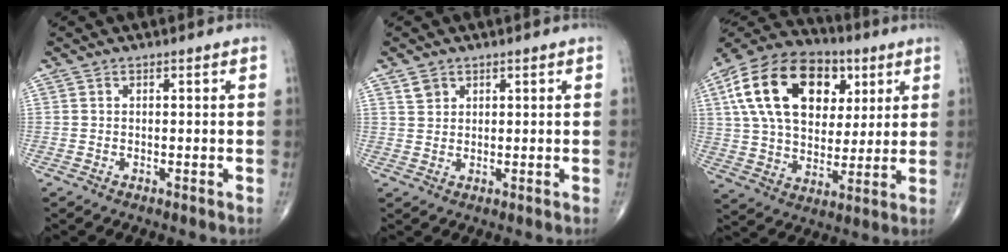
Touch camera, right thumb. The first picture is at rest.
{"total": 2.4, "force": [1.5, 1.7, 0.7], "torque": [0.000, -0.004, 0.027]}
{"total": 24.0, "force": [7.8, 15.7, 16.4], "torque": [-0.279, 0.003, 0.129]}